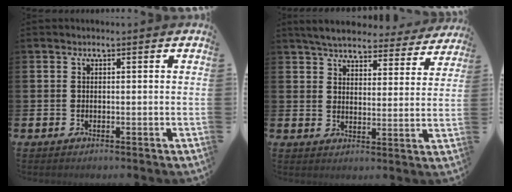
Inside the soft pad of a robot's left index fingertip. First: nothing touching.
{"total": 5.6, "force": [5.4, 0.9, 1.2], "torque": [-0.041, -0.034, 0.094]}